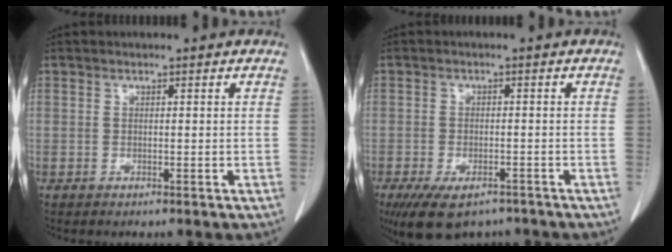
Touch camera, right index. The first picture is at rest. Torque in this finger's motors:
{"motor_torque": [1.10, -1.03, 0.46, 0.14]}